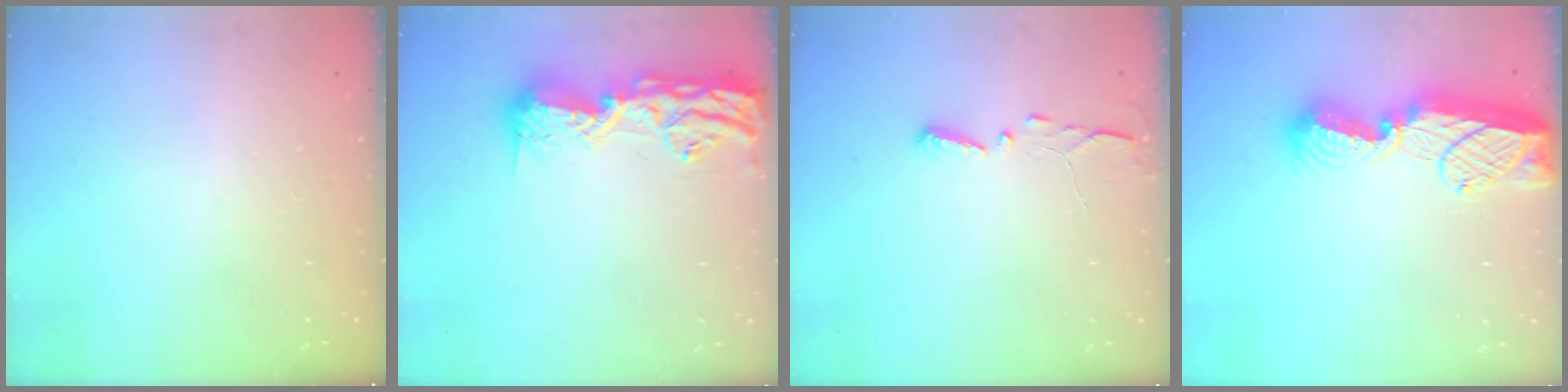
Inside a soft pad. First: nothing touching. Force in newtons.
{"total": 16.3, "press": 15.9, "slide": 3.5}
{"total": 2.9, "press": 2.9, "slide": 0.4}
{"total": 14.7, "press": 14.7, "slide": 1.1}